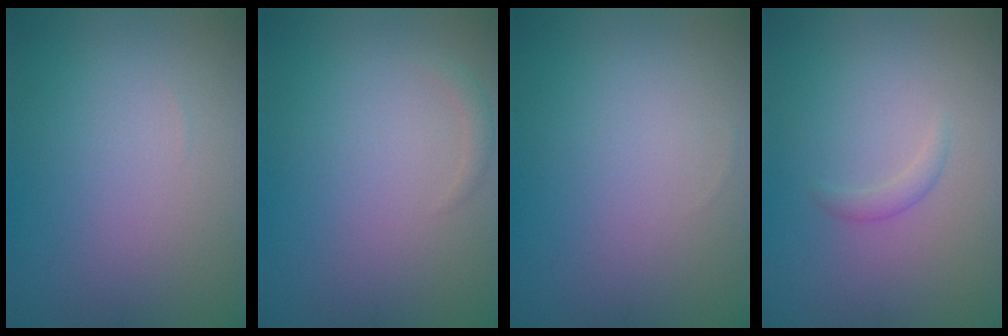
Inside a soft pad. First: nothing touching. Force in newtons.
{"total": 0.9, "press": 0.9, "slide": 0.1}
{"total": 0.0}
{"total": 1.0, "press": 1.0, "slide": 0.0}